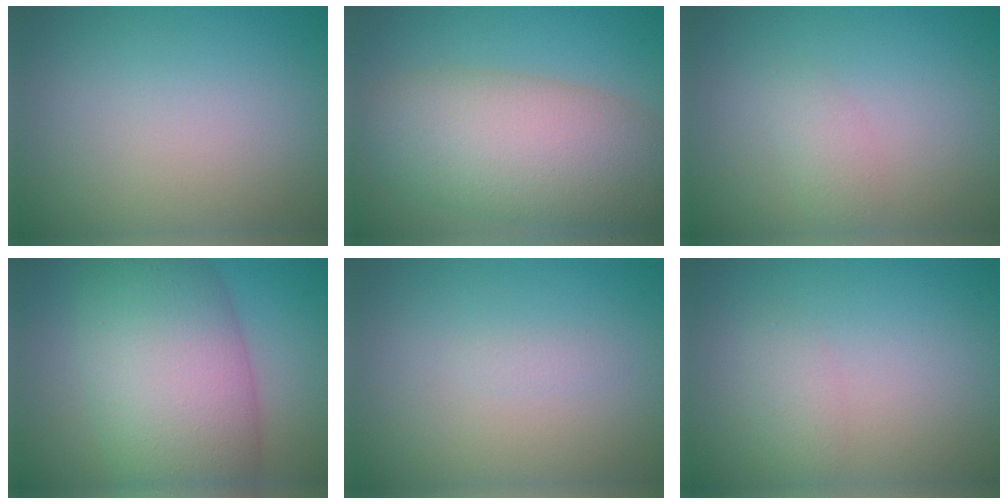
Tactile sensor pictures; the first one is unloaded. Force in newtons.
{"total": 9.6, "press": 9.5, "slide": 0.7}
{"total": 1.5, "press": 1.5, "slide": 0.1}
{"total": 11.8, "press": 11.8, "slide": 0.3}
{"total": 0.6, "press": 0.6, "slide": 0.1}
{"total": 1.4, "press": 1.4, "slide": 0.0}